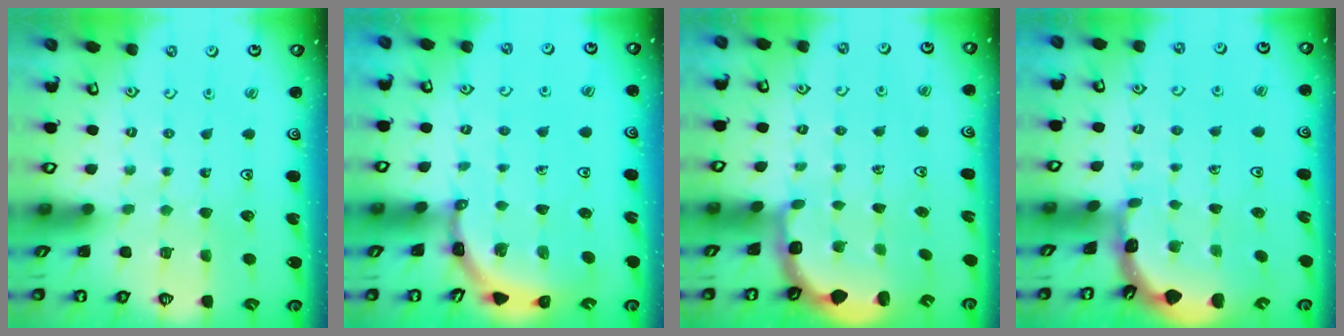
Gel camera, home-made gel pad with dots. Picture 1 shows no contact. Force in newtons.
{"total": 3.4, "press": 3.4, "slide": 0.2}
{"total": 3.0, "press": 2.0, "slide": 2.2}
{"total": 1.6, "press": 1.6, "slide": 0.1}